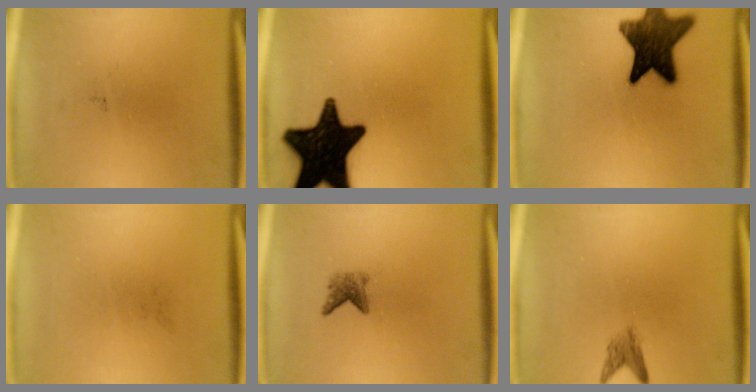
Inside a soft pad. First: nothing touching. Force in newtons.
{"total": 19.4}
{"total": 14.9}
{"total": 0.0}
{"total": 2.1}
{"total": 2.0}